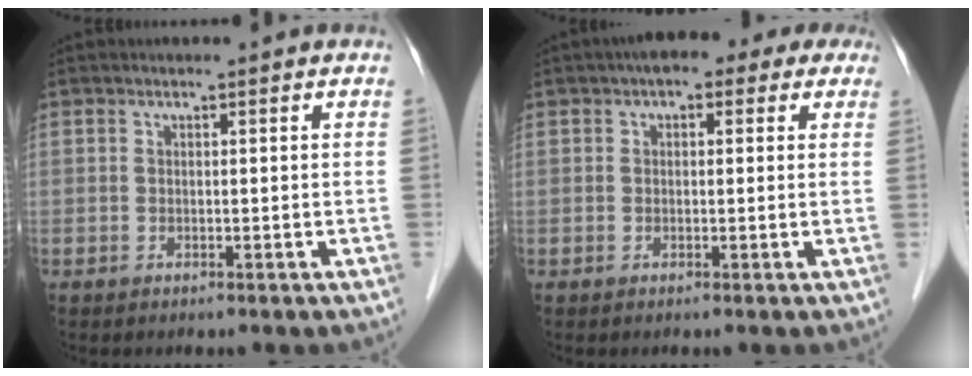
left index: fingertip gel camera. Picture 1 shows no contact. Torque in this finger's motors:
{"motor_torque": [1.03, -1.11, 0.37, 0.03]}